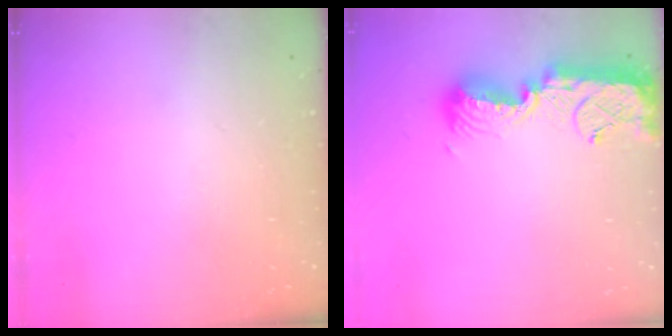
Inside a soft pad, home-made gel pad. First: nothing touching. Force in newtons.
{"total": 13.1, "press": 13.1, "slide": 0.8}